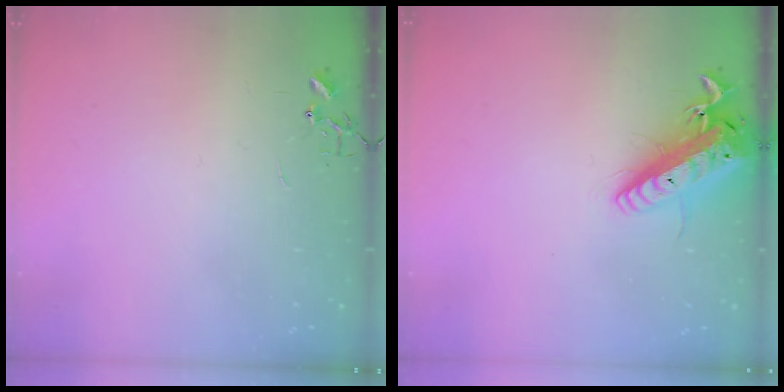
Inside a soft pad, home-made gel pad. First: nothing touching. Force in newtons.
{"total": 16.9, "press": 16.6, "slide": 3.2}